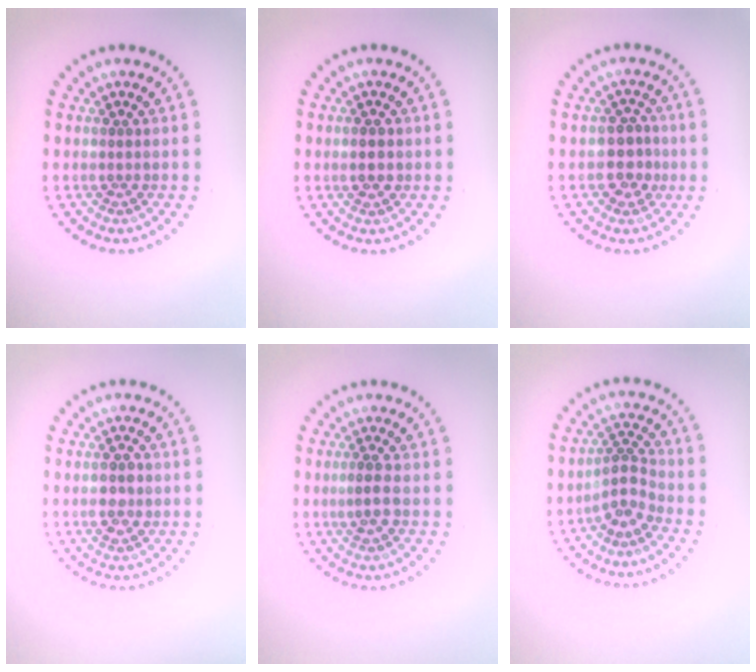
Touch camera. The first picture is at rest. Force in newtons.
{"total": 2.2, "press": 2.2, "slide": 0.2}
{"total": 2.7, "press": 2.5, "slide": 0.9}
{"total": 2.3, "press": 2.3, "slide": 0.2}
{"total": 1.9, "press": 1.8, "slide": 0.6}
{"total": 2.5, "press": 1.8, "slide": 1.8}